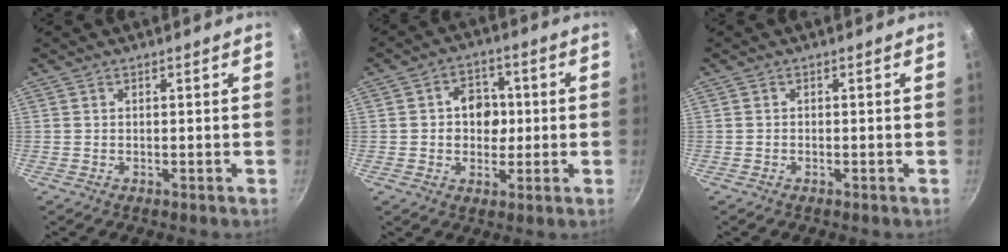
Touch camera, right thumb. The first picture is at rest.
{"total": 7.7, "force": [0.4, 6.3, 4.4], "torque": [-0.023, 0.006, 0.000]}
{"total": 0.0}